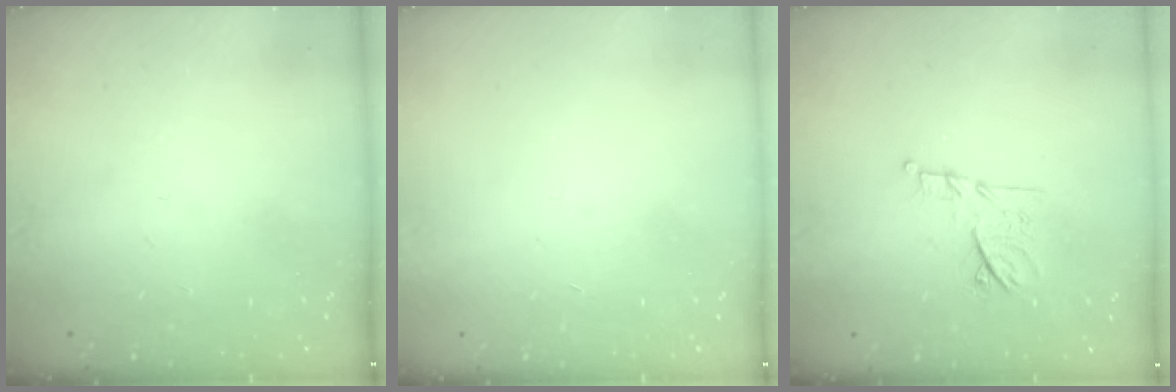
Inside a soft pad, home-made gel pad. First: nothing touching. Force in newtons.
{"total": 1.7, "press": 1.7, "slide": 0.1}
{"total": 10.5, "press": 10.5, "slide": 0.3}